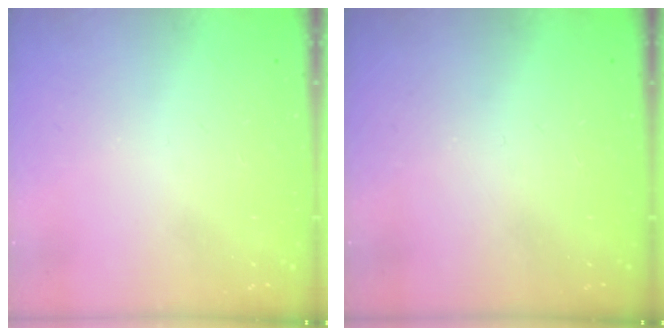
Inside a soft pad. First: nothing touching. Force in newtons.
{"total": 0.0}